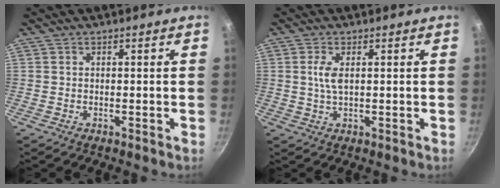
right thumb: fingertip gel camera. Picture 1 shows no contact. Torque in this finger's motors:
{"motor_torque": [0.77, 0.30, 0.74, -0.25, 0.02]}